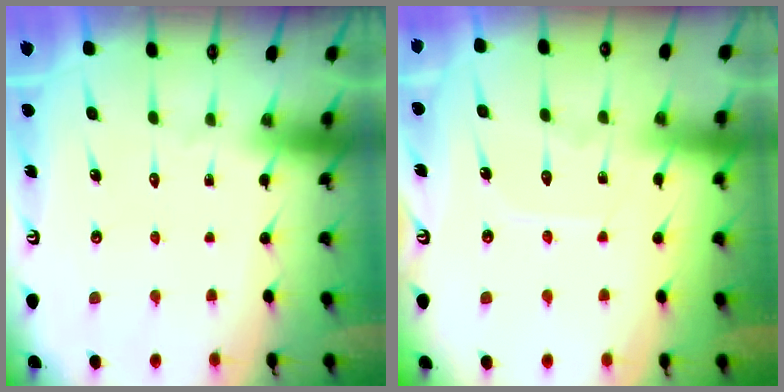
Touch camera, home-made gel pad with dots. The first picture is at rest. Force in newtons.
{"total": 6.0, "press": 5.9, "slide": 0.7}